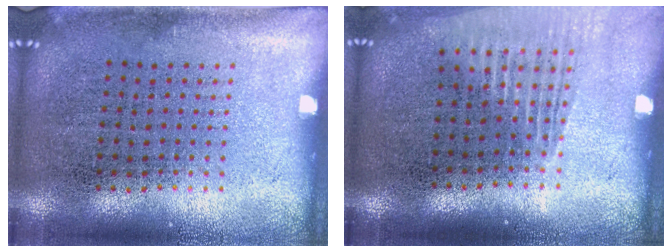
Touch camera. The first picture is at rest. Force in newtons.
{"total": 1.4, "press": 1.3, "slide": 0.6}